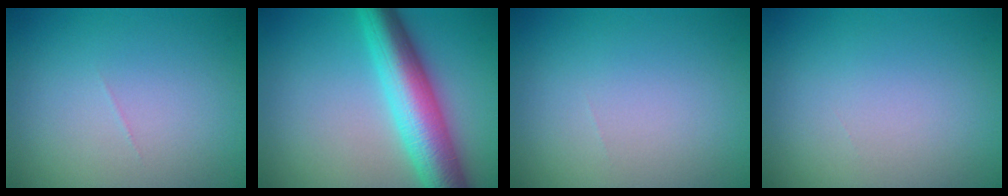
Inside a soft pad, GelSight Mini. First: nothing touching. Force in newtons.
{"total": 8.0, "press": 8.0, "slide": 0.1}
{"total": 0.0}
{"total": 0.0}